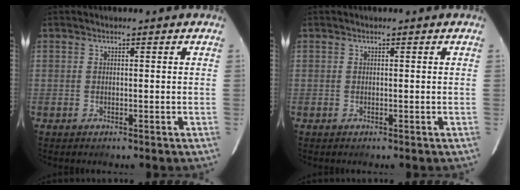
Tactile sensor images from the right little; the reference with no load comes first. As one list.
[{"total": 0.0}]